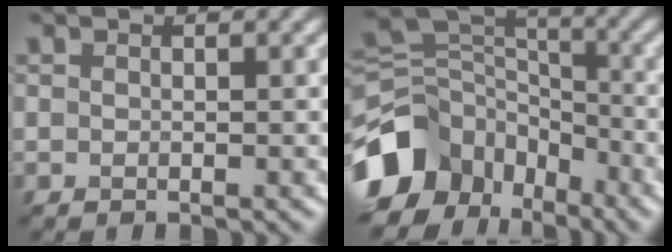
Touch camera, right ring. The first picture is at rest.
{"total": 11.5, "force": [-6.0, 8.2, 5.5], "torque": [-0.124, 0.008, -0.114]}